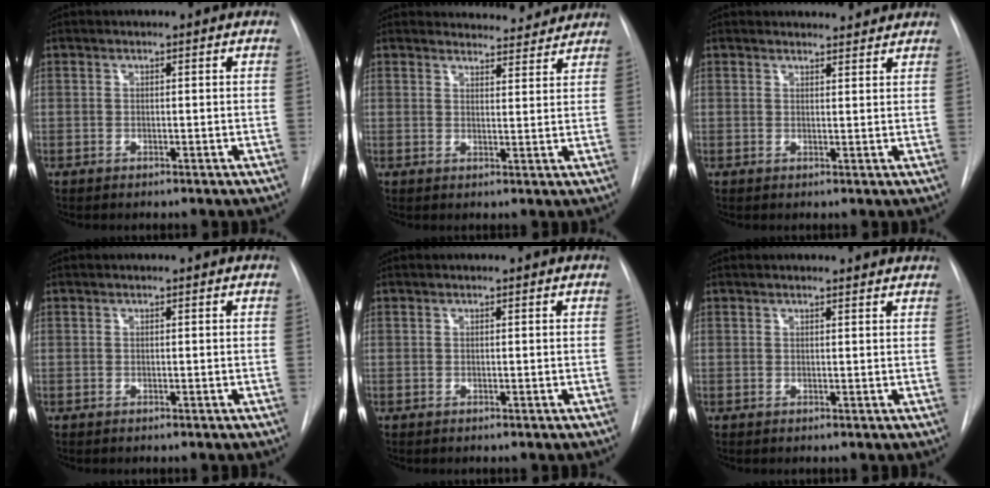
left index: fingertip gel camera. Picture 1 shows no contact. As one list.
[{"total": 6.9, "force": [6.7, 1.7, 0.2], "torque": [0.012, -0.007, 0.069]}, {"total": 4.5, "force": [4.4, 1.1, 0.5], "torque": [-0.003, 0.003, 0.043]}, {"total": 0.0}, {"total": 0.0}, {"total": 4.7, "force": [4.6, 0.6, 1.0], "torque": [-0.010, 0.004, 0.036]}]